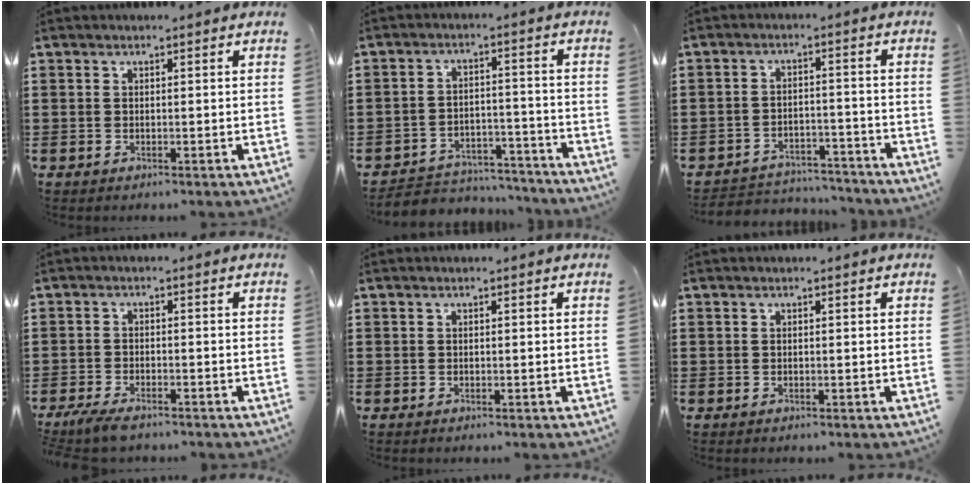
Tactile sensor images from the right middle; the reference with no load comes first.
{"total": 4.7, "force": [-4.5, 1.3, 0.1], "torque": [-0.011, 0.009, -0.097]}
{"total": 3.9, "force": [-3.8, 0.8, -0.1], "torque": [-0.005, 0.004, -0.082]}
{"total": 3.1, "force": [-2.7, 0.6, 1.3], "torque": [-0.045, -0.007, -0.060]}
{"total": 0.0}
{"total": 0.0}